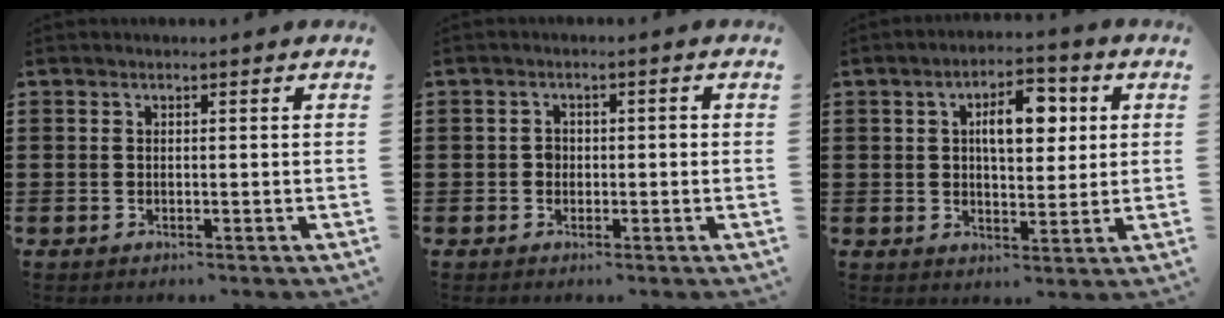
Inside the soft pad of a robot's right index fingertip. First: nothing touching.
{"total": 1.6, "force": [-0.4, 1.2, 1.0], "torque": [-0.020, 0.004, -0.009]}
{"total": 7.4, "force": [2.0, 3.6, 6.1], "torque": [-0.096, 0.002, 0.023]}